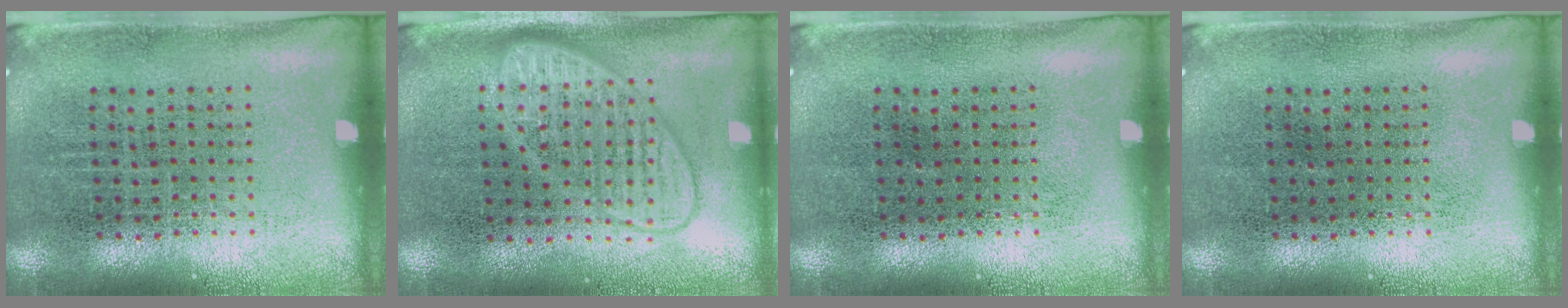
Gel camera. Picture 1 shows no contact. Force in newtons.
{"total": 2.4, "press": 2.4, "slide": 0.3}
{"total": 0.0}
{"total": 0.0}